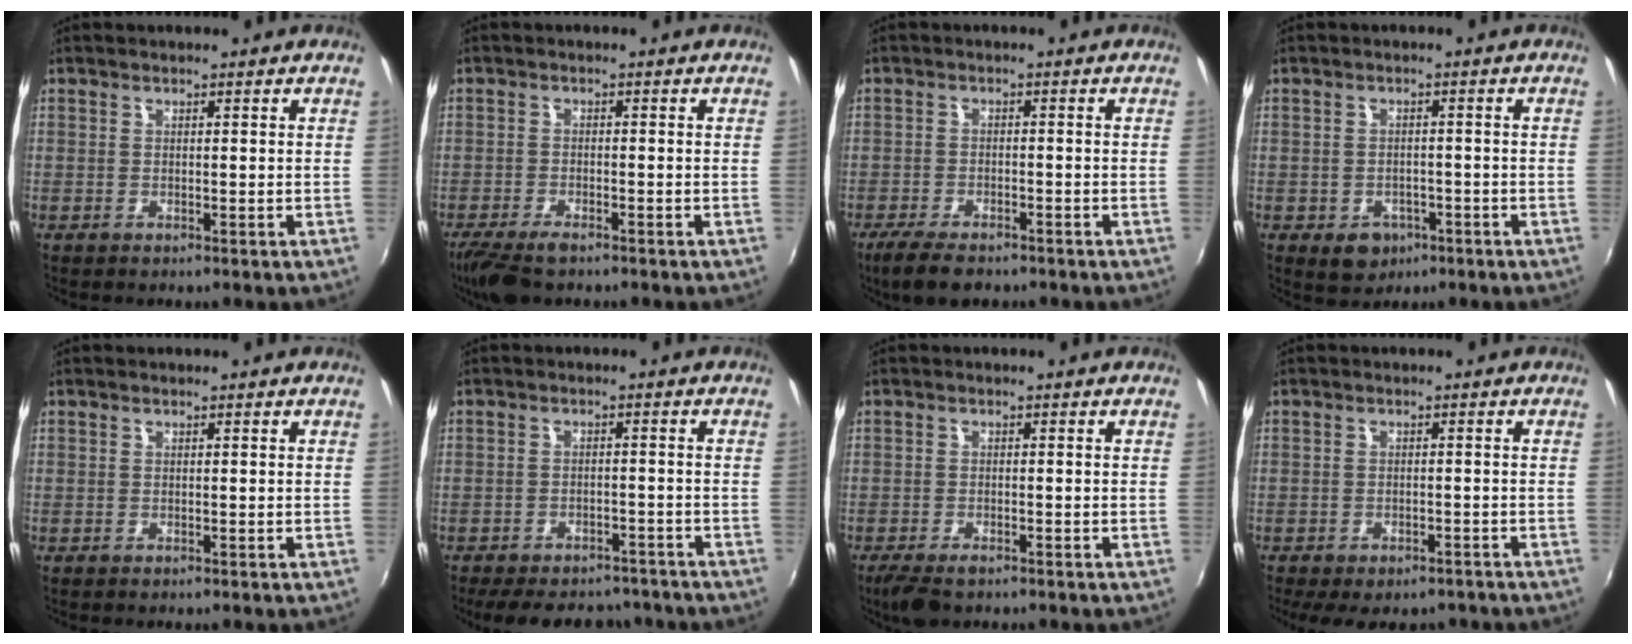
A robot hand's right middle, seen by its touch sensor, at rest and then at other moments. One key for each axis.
{"total": 7.4, "fx": -5.7, "fy": 2.1, "fz": 4.2, "tx": -0.104, "ty": -0.027, "tz": -0.105}
{"total": 7.0, "fx": -5.5, "fy": 2.2, "fz": 3.8, "tx": -0.097, "ty": -0.020, "tz": -0.096}
{"total": 5.1, "fx": -2.5, "fy": 4.0, "fz": 1.9, "tx": -0.046, "ty": -0.002, "tz": -0.026}
{"total": 0.0}
{"total": 13.3, "fx": -10.8, "fy": 5.9, "fz": 4.9, "tx": -0.114, "ty": 0.007, "tz": -0.140}
{"total": 5.0, "fx": -3.6, "fy": 1.6, "fz": 2.9, "tx": -0.073, "ty": -0.020, "tz": -0.065}
{"total": 7.9, "fx": -5.8, "fy": 3.9, "fz": 3.6, "tx": -0.080, "ty": -0.014, "tz": -0.076}